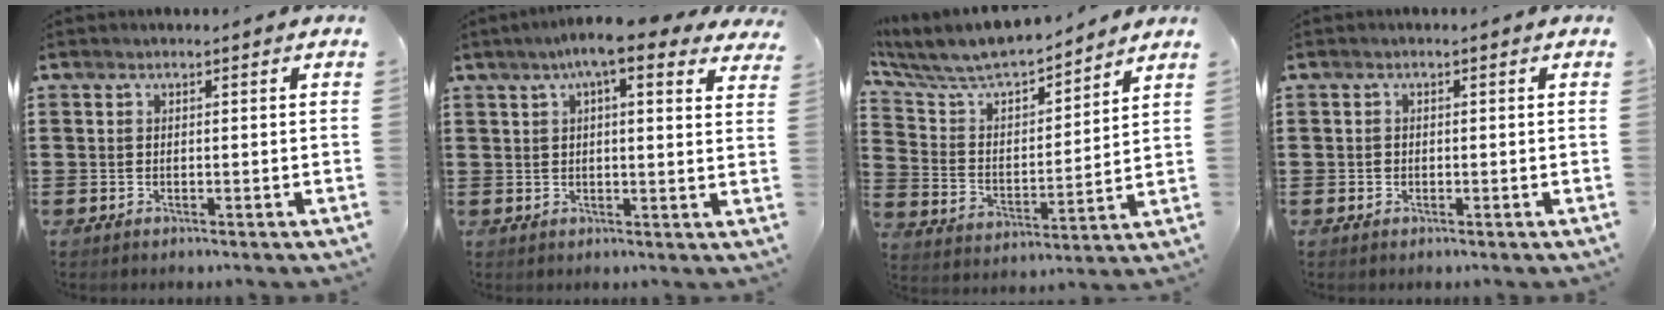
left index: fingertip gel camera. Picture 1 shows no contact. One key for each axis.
{"total": 7.2, "fx": 4.9, "fy": 0.9, "fz": 5.3, "tx": -0.099, "ty": -0.005, "tz": 0.081}
{"total": 7.7, "fx": 7.1, "fy": 1.6, "fz": 2.5, "tx": -0.084, "ty": -0.048, "tz": 0.121}
{"total": 0.6, "fx": -0.1, "fy": 0.6, "fz": 0.0, "tx": -0.003, "ty": 0.005, "tz": -0.003}